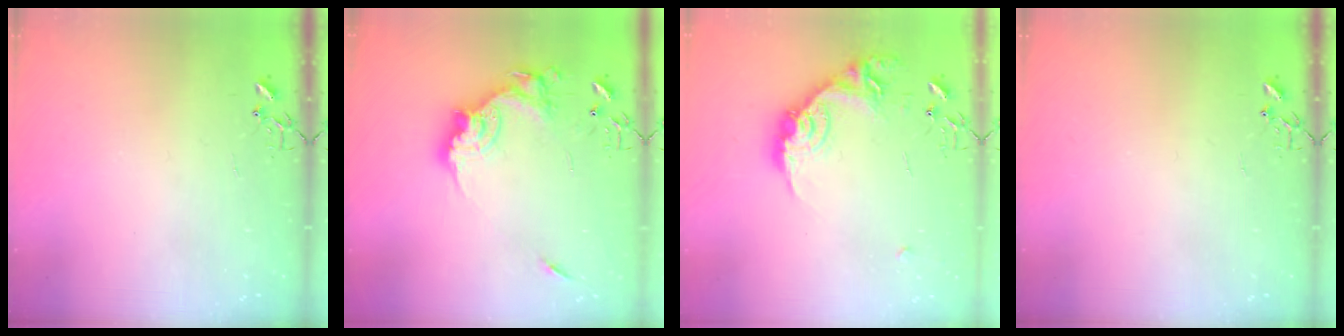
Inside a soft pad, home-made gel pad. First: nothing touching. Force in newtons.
{"total": 17.5, "press": 17.4, "slide": 1.9}
{"total": 17.6, "press": 17.6, "slide": 0.8}
{"total": 0.0}